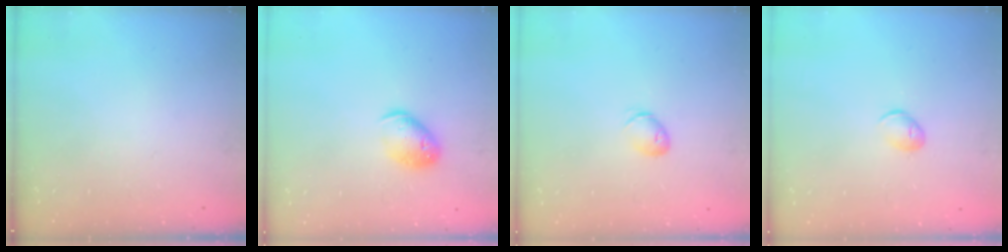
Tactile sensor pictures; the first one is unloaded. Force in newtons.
{"total": 10.5, "press": 10.4, "slide": 1.5}
{"total": 5.7, "press": 5.6, "slide": 1.2}
{"total": 5.9, "press": 5.9, "slide": 0.9}